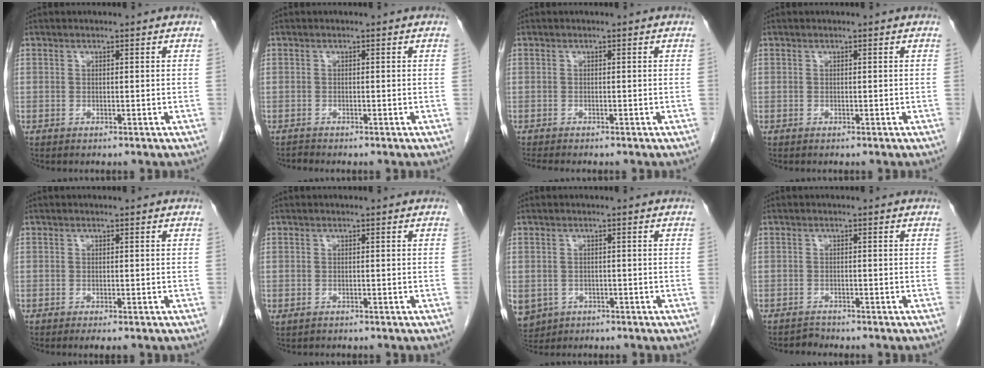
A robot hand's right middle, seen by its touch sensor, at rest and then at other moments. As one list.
[{"total": 0.5, "force": [-0.5, -0.1, -0.1], "torque": [-0.004, -0.005, -0.012]}, {"total": 2.5, "force": [-2.2, 0.1, 1.1], "torque": [-0.021, -0.006, -0.033]}, {"total": 0.0}, {"total": 1.2, "force": [-0.9, 0.2, 0.8], "torque": [-0.012, -0.004, -0.011]}, {"total": 0.6, "force": [-0.3, 0.4, 0.3], "torque": [-0.010, -0.001, -0.002]}, {"total": 9.0, "force": [-3.8, 7.6, 3.0], "torque": [-0.096, -0.003, -0.050]}, {"total": 1.0, "force": [-1.0, 0.1, -0.4], "torque": [0.011, -0.005, -0.017]}]